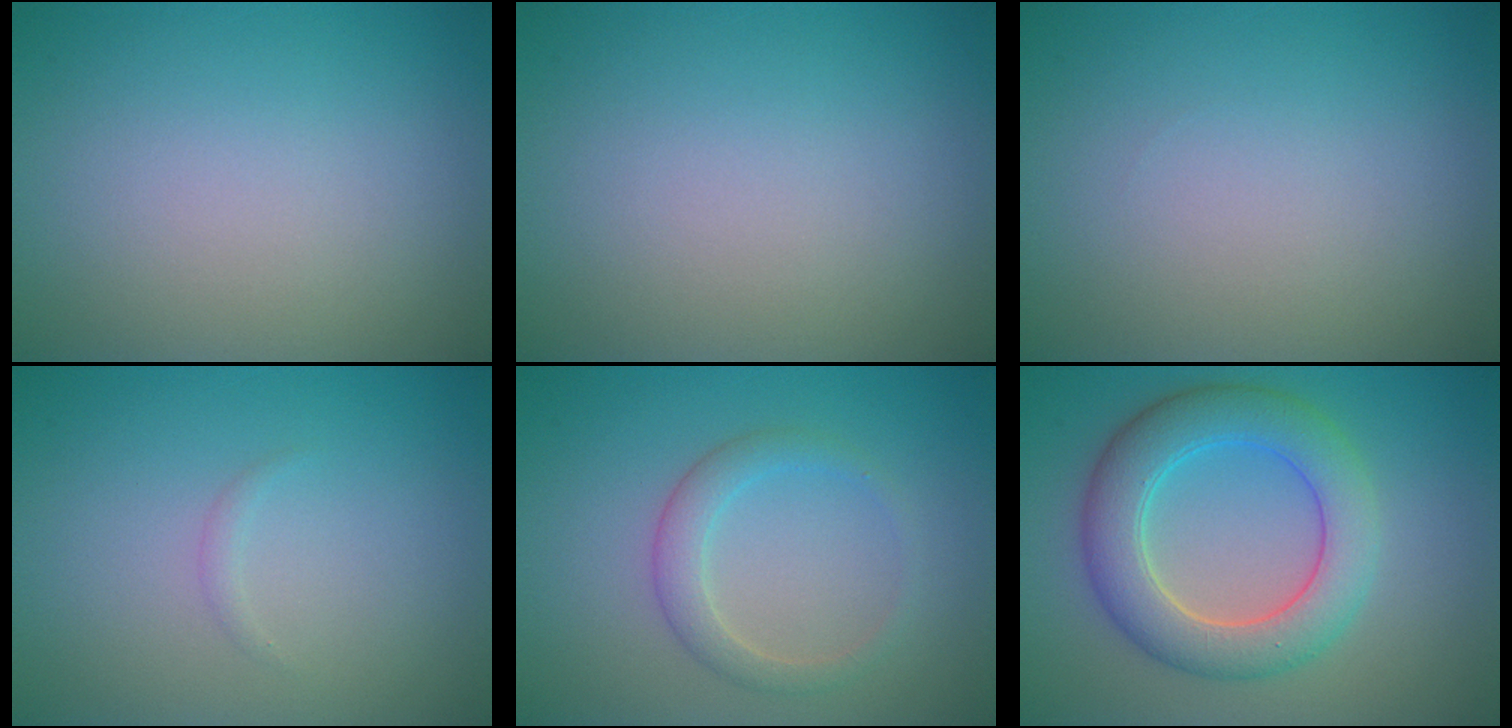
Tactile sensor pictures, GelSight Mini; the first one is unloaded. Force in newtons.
{"total": 0.0}
{"total": 0.0}
{"total": 0.5, "press": 0.5, "slide": 0.0}
{"total": 2.2, "press": 2.2, "slide": 0.1}
{"total": 6.5, "press": 6.5, "slide": 0.1}